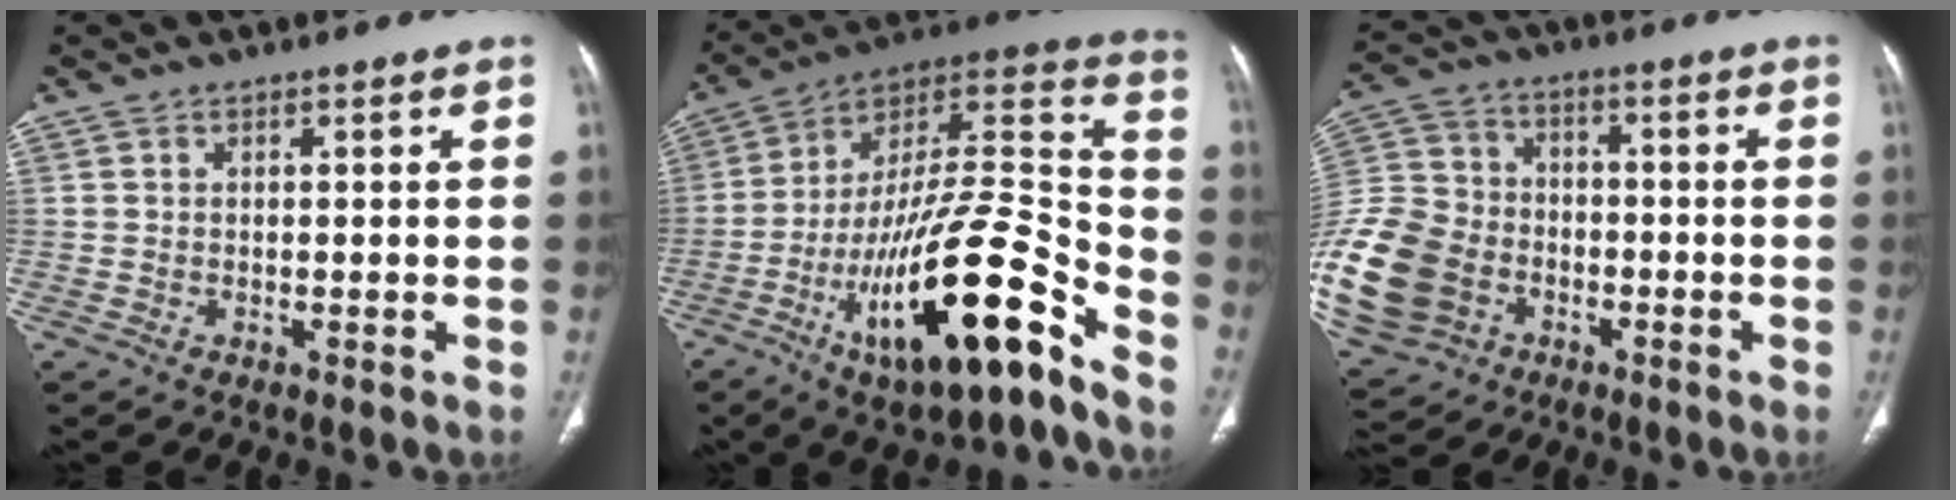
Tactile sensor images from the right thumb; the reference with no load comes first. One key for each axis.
{"total": 27.1, "fx": -14.3, "fy": 7.1, "fz": 21.9, "tx": -0.350, "ty": 0.081, "tz": -0.237}
{"total": 20.9, "fx": -6.8, "fy": 16.2, "fz": 11.3, "tx": -0.265, "ty": 0.029, "tz": -0.118}